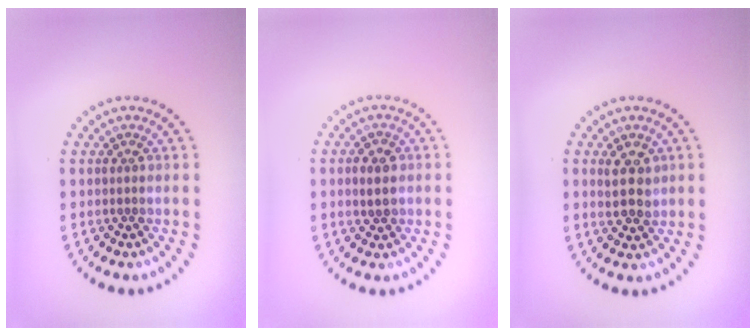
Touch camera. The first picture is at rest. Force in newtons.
{"total": 2.1, "press": 2.1, "slide": 0.2}
{"total": 2.6, "press": 2.6, "slide": 0.7}